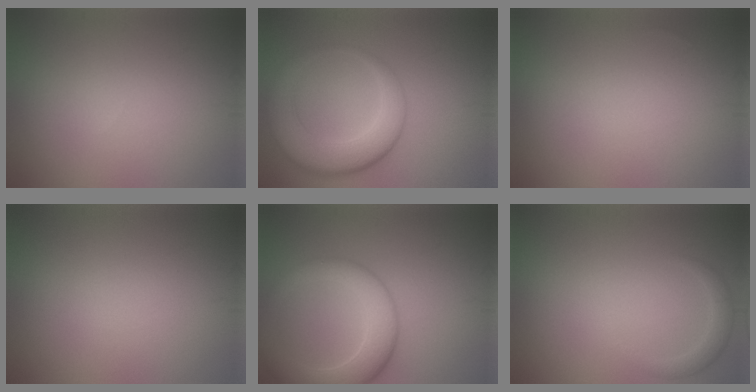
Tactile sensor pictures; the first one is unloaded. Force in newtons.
{"total": 6.5, "press": 6.5, "slide": 0.4}
{"total": 0.0}
{"total": 0.0}
{"total": 6.5, "press": 6.4, "slide": 0.4}
{"total": 1.6, "press": 1.6, "slide": 0.2}